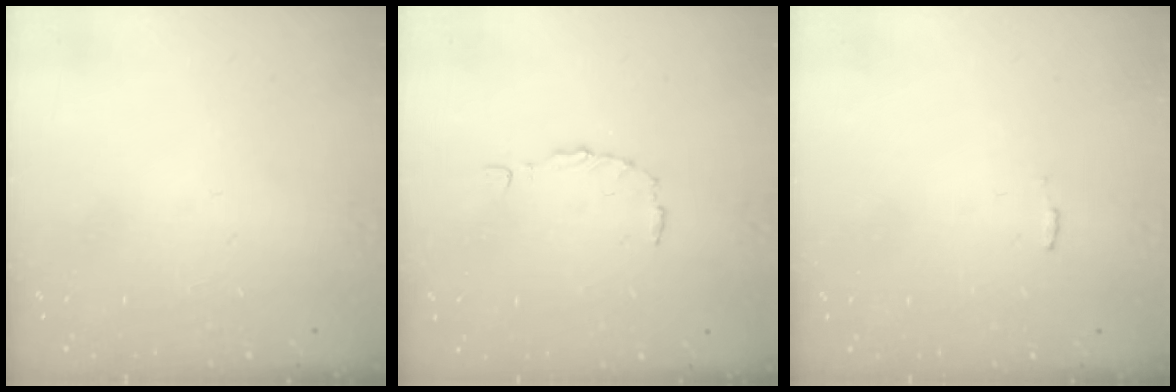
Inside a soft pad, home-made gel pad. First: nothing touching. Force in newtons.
{"total": 2.8, "press": 2.8, "slide": 0.4}
{"total": 3.0, "press": 3.0, "slide": 0.2}